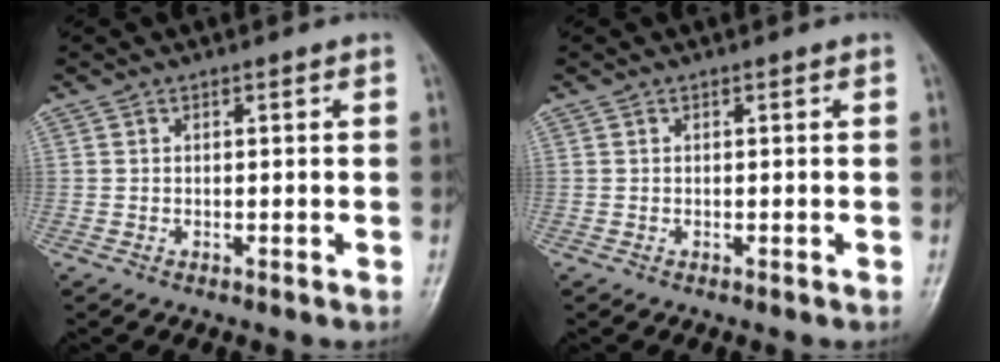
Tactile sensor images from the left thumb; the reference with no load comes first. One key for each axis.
{"total": 0.0}